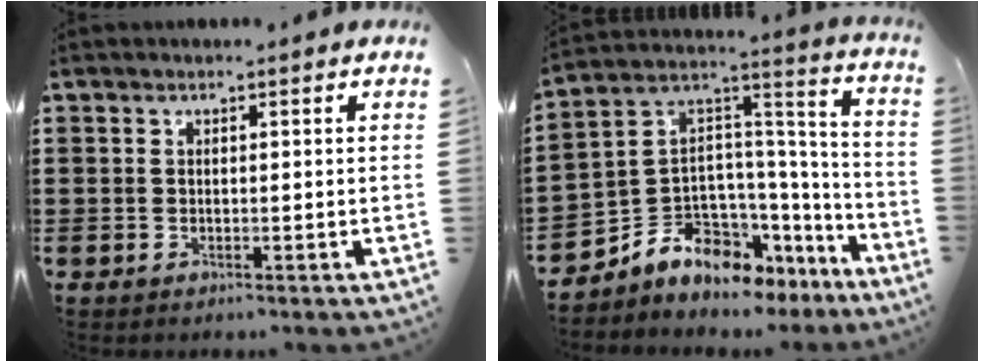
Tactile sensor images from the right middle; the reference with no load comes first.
{"total": 6.9, "force": [-5.6, 4.0, 0.7], "torque": [-0.048, -0.018, -0.112]}